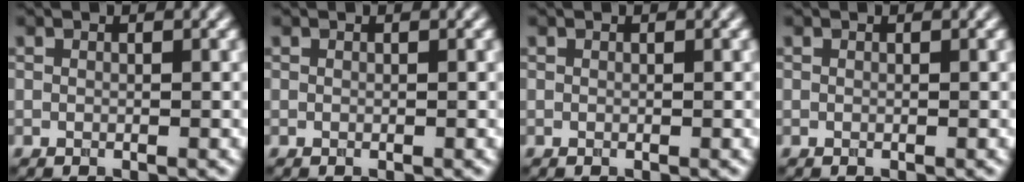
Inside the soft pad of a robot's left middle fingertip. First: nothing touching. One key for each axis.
{"total": 0.0}
{"total": 0.0}
{"total": 0.0}